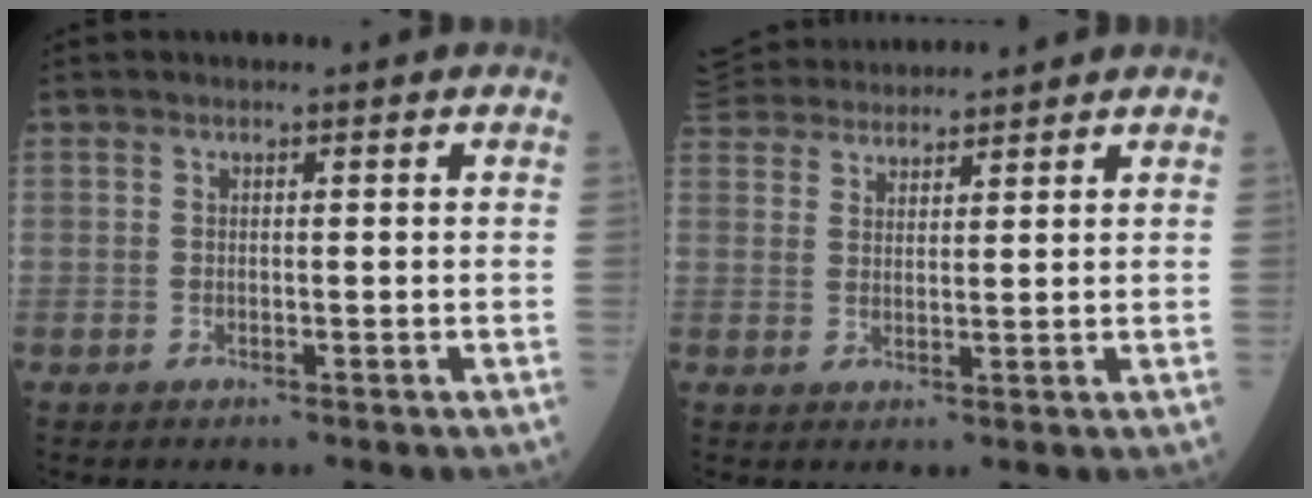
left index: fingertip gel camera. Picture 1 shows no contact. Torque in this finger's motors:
{"motor_torque": [-0.77, -1.37, -0.01, 0.02]}